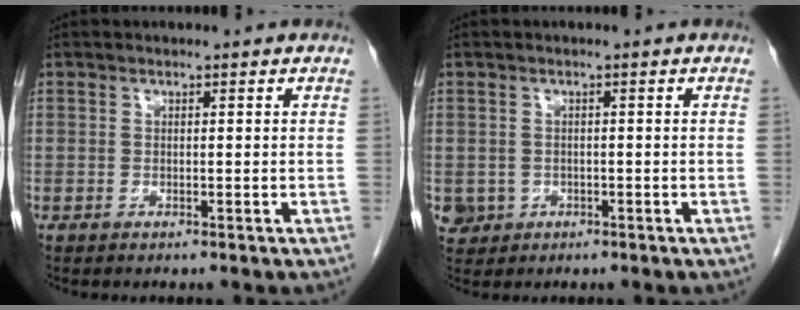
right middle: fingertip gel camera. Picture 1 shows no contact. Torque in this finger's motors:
{"motor_torque": [0.20, -0.07, 0.00, 0.00]}